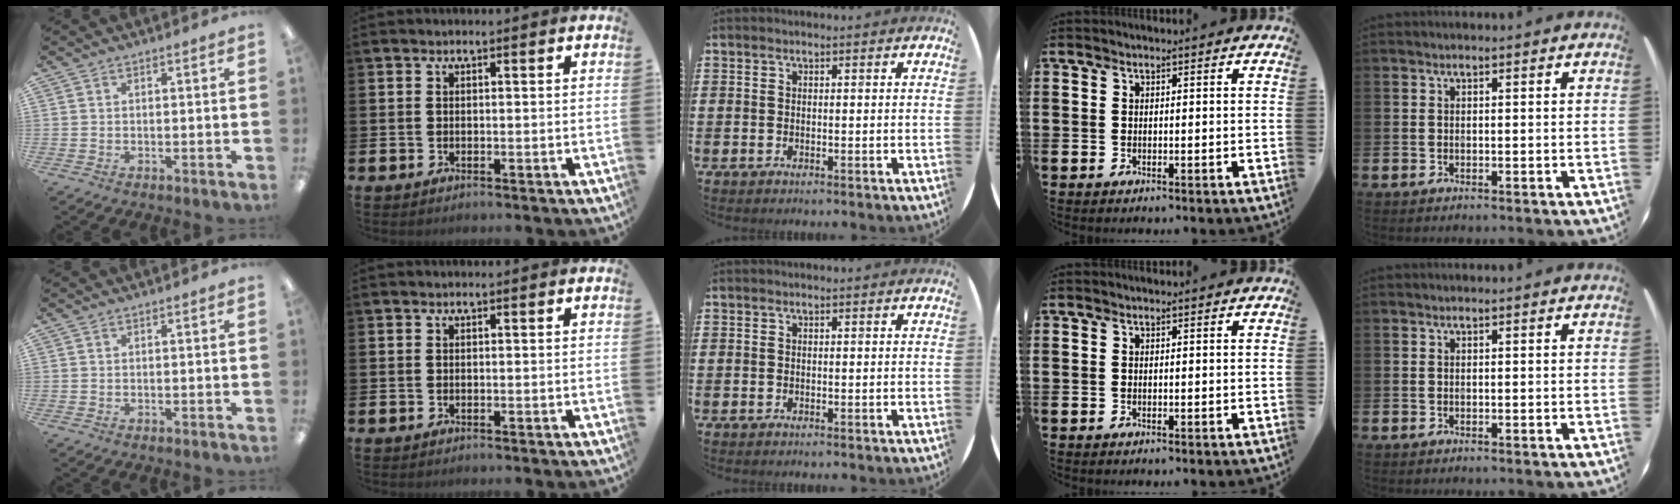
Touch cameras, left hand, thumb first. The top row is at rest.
{}